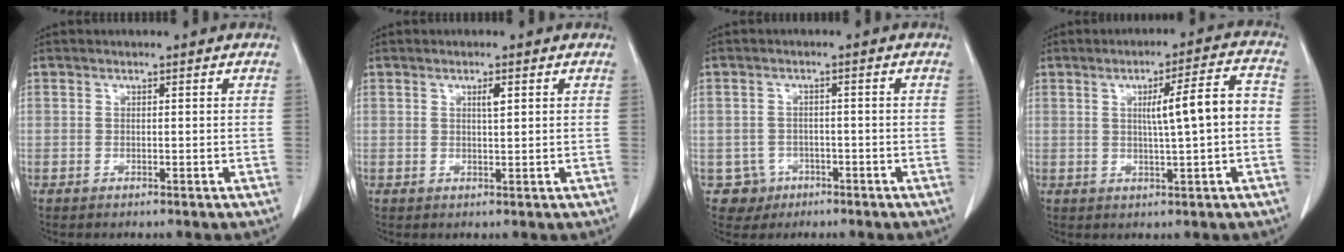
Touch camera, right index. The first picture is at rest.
{"total": 1.4, "force": [0.6, 0.2, 1.3], "torque": [-0.025, -0.001, 0.009]}
{"total": 3.6, "force": [-1.6, 3.2, -0.4], "torque": [0.009, 0.013, -0.023]}
{"total": 8.0, "force": [0.2, 0.3, 8.0], "torque": [-0.117, 0.015, 0.001]}